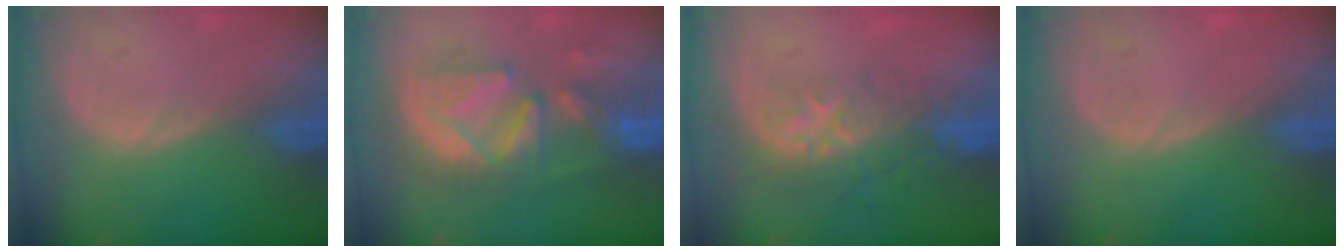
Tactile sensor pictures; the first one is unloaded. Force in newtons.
{"total": 10.0, "press": 9.8, "slide": 1.7}
{"total": 8.8, "press": 7.2, "slide": 5.1}
{"total": 0.0}